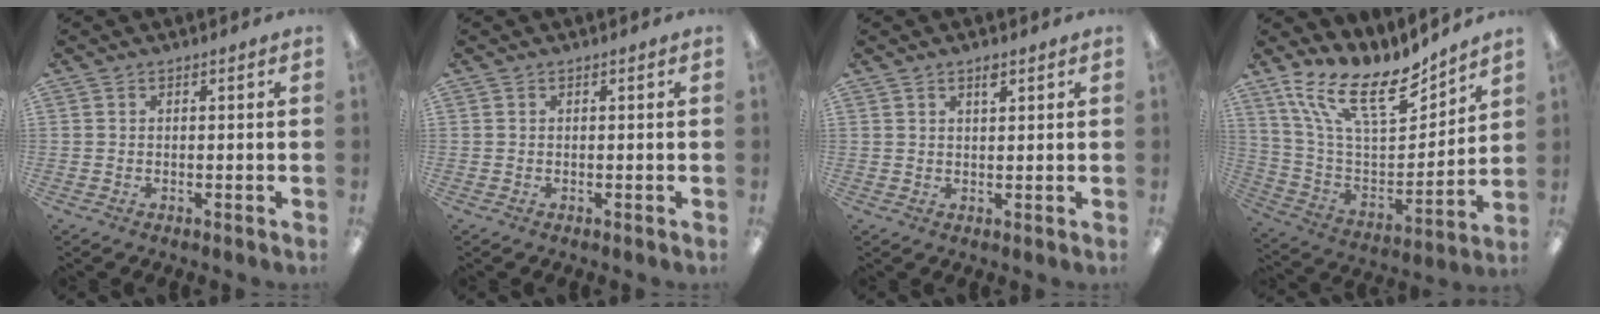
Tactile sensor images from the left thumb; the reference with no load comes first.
{"total": 0.0}
{"total": 2.2, "force": [1.5, 0.7, 1.4], "torque": [-0.023, -0.002, 0.026]}
{"total": 19.5, "force": [13.7, 7.4, 11.7], "torque": [-0.224, -0.095, 0.241]}